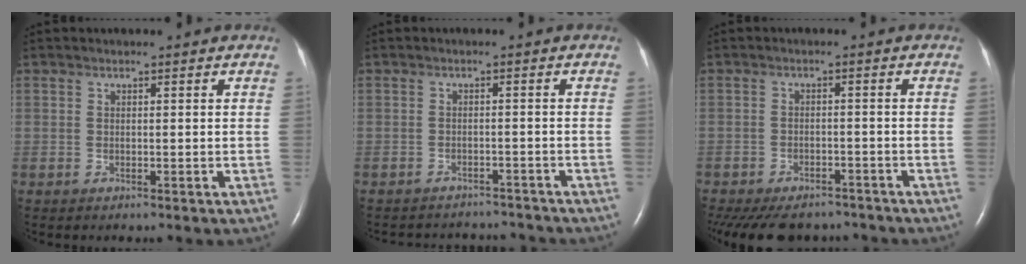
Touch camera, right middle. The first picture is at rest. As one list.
[{"total": 8.9, "force": [-8.6, 2.1, 1.0], "torque": [-0.021, 0.009, -0.102]}, {"total": 14.8, "force": [-12.3, 6.5, 5.0], "torque": [-0.135, -0.011, -0.161]}]